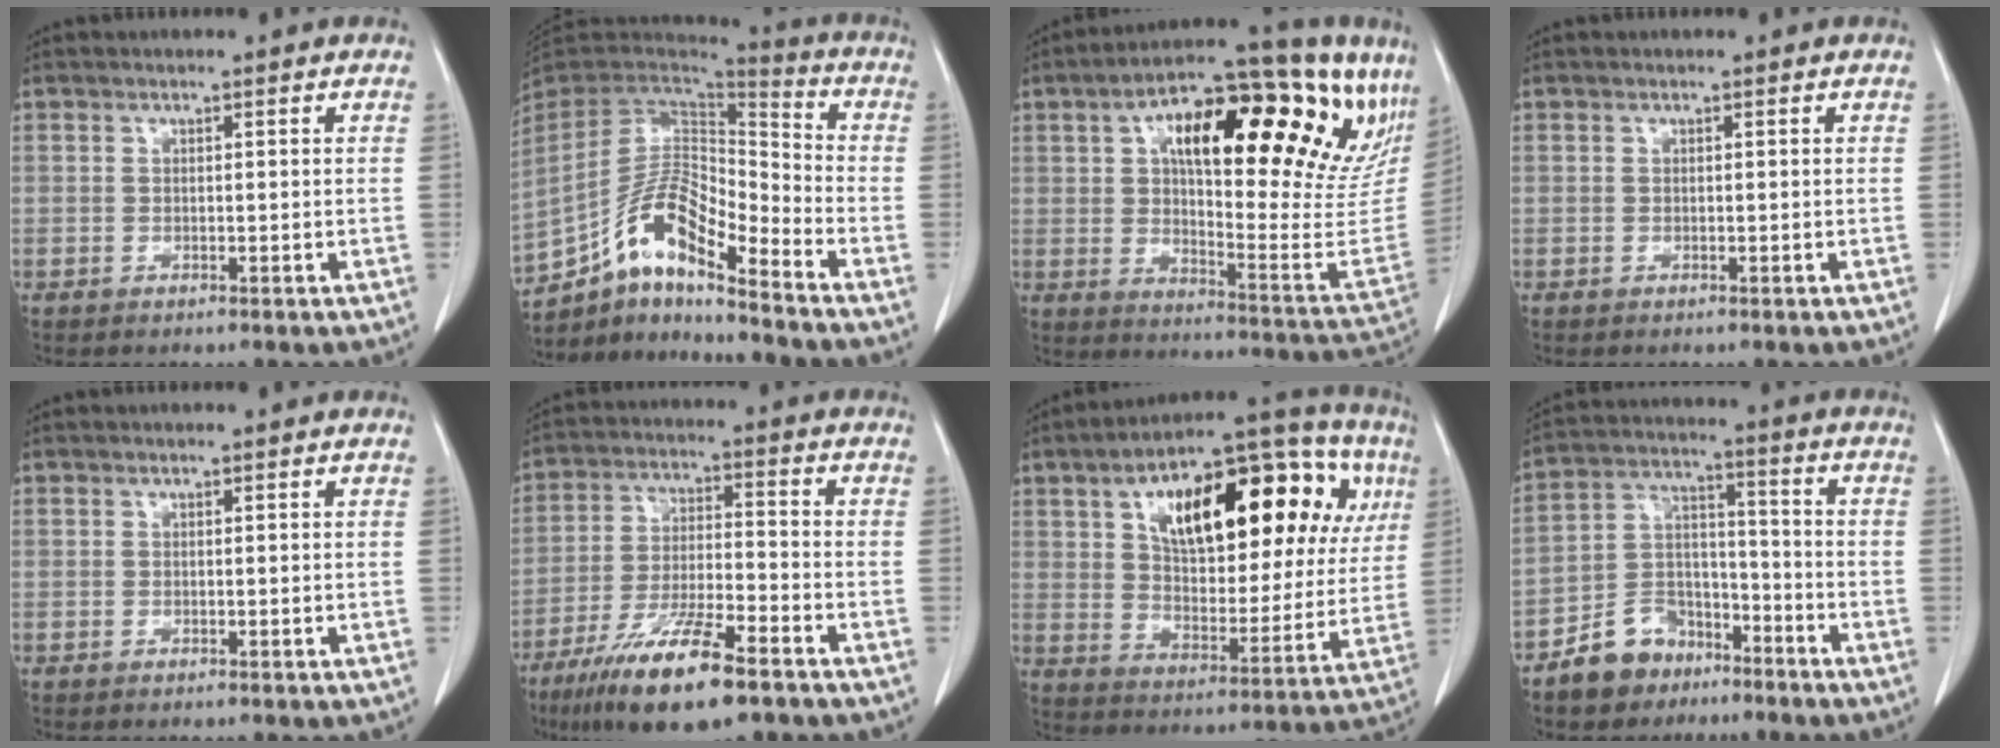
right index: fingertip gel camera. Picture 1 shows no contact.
{"total": 13.7, "force": [-9.5, 3.2, 9.3], "torque": [-0.176, 0.026, -0.172]}
{"total": 31.5, "force": [16.8, 10.3, 24.6], "torque": [-0.313, 0.052, 0.235]}
{"total": 0.0}
{"total": 0.0}
{"total": 13.9, "force": [-8.9, 2.3, 10.4], "torque": [-0.196, -0.027, -0.156]}
{"total": 27.0, "force": [9.6, 11.2, 22.6], "torque": [-0.339, 0.058, 0.146]}
{"total": 9.4, "force": [-6.5, 6.2, 2.5], "torque": [-0.049, 0.024, -0.116]}